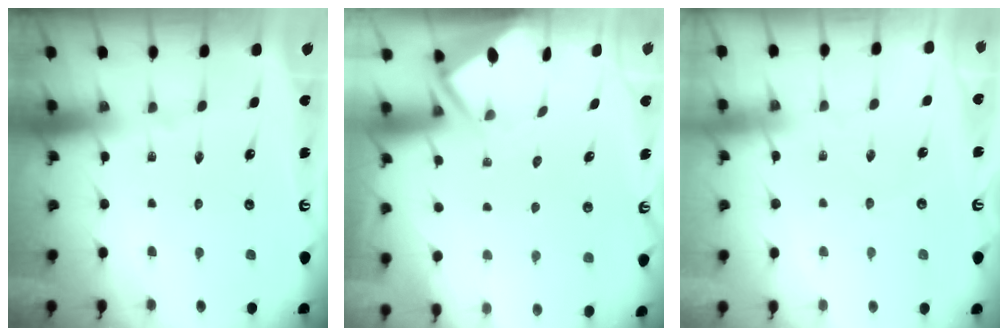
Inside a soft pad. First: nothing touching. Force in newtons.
{"total": 3.5, "press": 3.5, "slide": 0.3}
{"total": 1.7, "press": 1.7, "slide": 0.3}